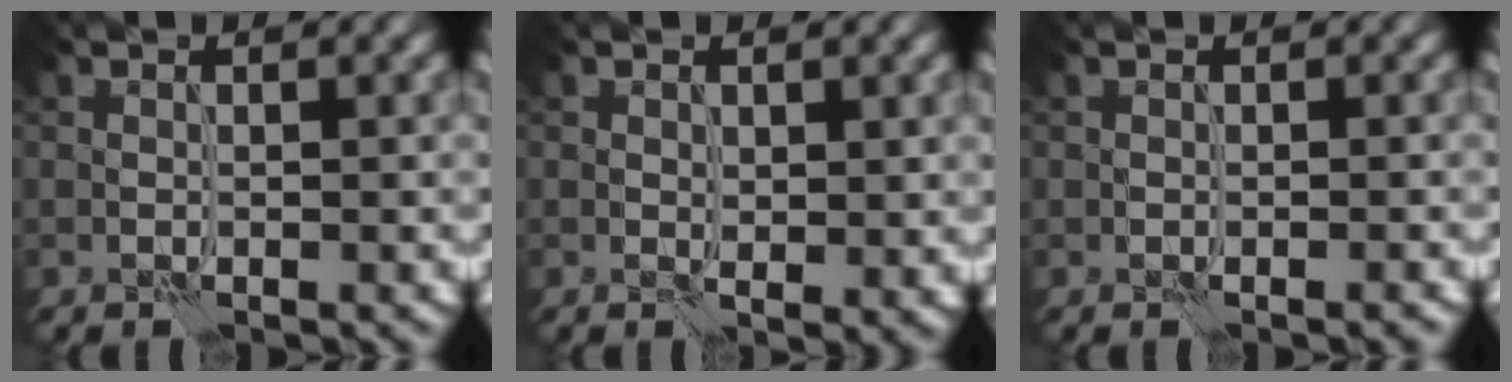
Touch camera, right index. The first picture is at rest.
{"total": 1.2, "force": [0.3, 0.7, 0.9], "torque": [-0.014, -0.006, 0.010]}
{"total": 0.0}